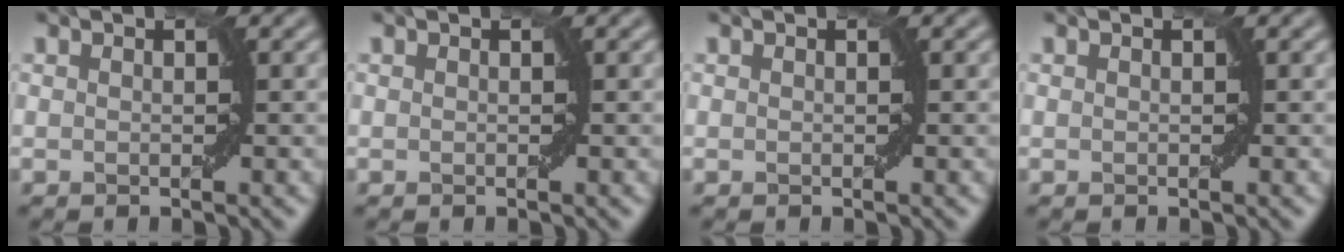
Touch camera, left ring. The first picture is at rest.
{"total": 0.0}
{"total": 0.0}
{"total": 0.0}